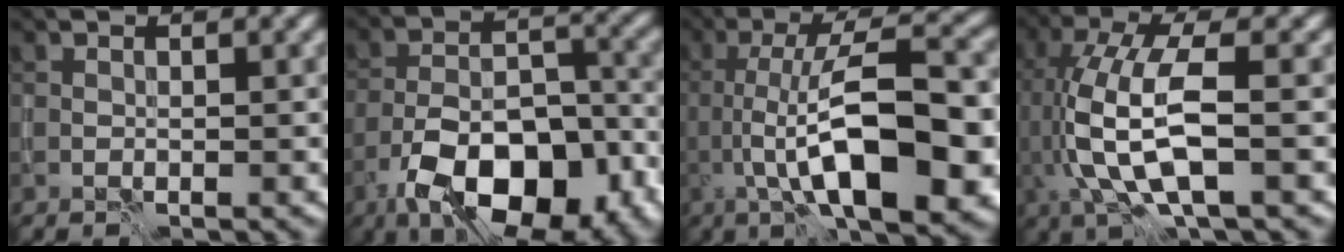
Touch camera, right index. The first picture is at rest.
{"total": 11.7, "force": [-6.8, 5.4, 7.8], "torque": [-0.135, -0.006, -0.113]}
{"total": 11.0, "force": [-2.9, 3.1, 10.1], "torque": [-0.162, 0.007, -0.051]}
{"total": 8.1, "force": [-0.6, 2.9, 7.5], "torque": [-0.167, 0.000, -0.010]}